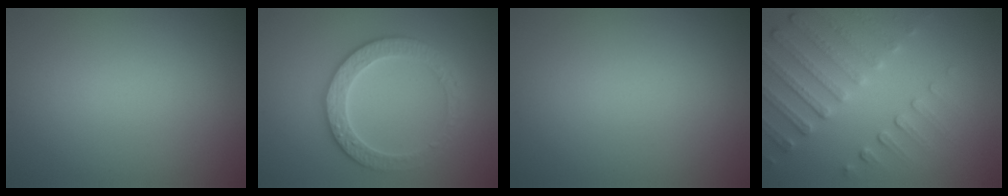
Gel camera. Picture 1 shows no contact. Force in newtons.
{"total": 3.8, "press": 3.6, "slide": 1.2}
{"total": 0.0}
{"total": 5.0, "press": 3.8, "slide": 3.3}